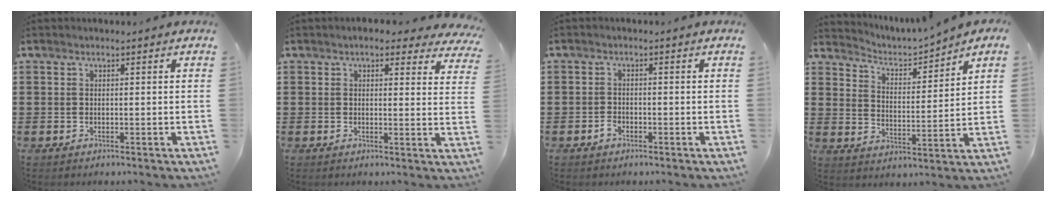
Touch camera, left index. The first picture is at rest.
{"total": 3.3, "force": [2.8, 1.1, 1.4], "torque": [-0.030, -0.007, 0.047]}
{"total": 1.6, "force": [-1.0, 1.0, 0.7], "torque": [-0.016, 0.000, -0.020]}
{"total": 2.8, "force": [2.7, 0.5, 0.4], "torque": [-0.030, -0.024, 0.038]}